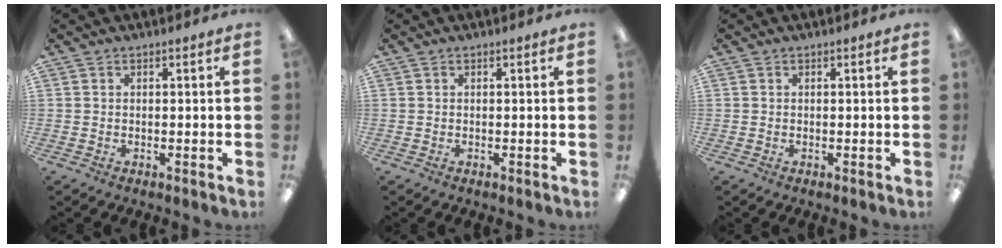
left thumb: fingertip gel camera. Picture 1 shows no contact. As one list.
[{"total": 0.0}, {"total": 0.0}]